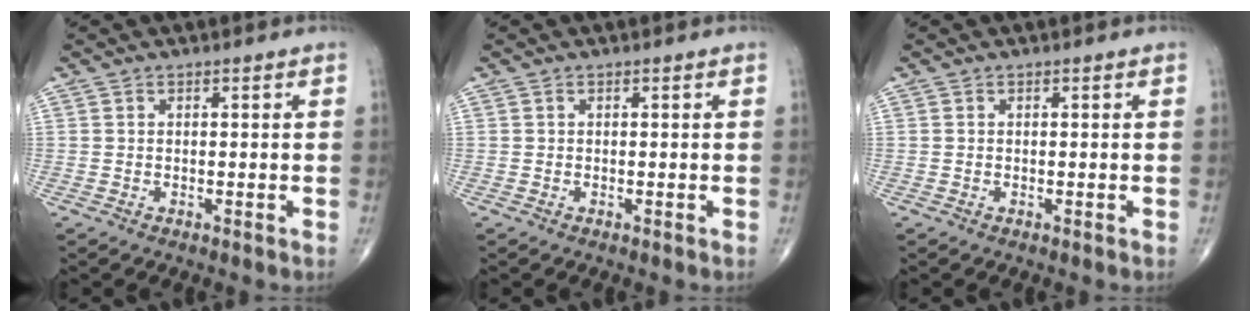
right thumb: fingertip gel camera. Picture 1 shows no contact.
{"total": 0.0}
{"total": 0.0}